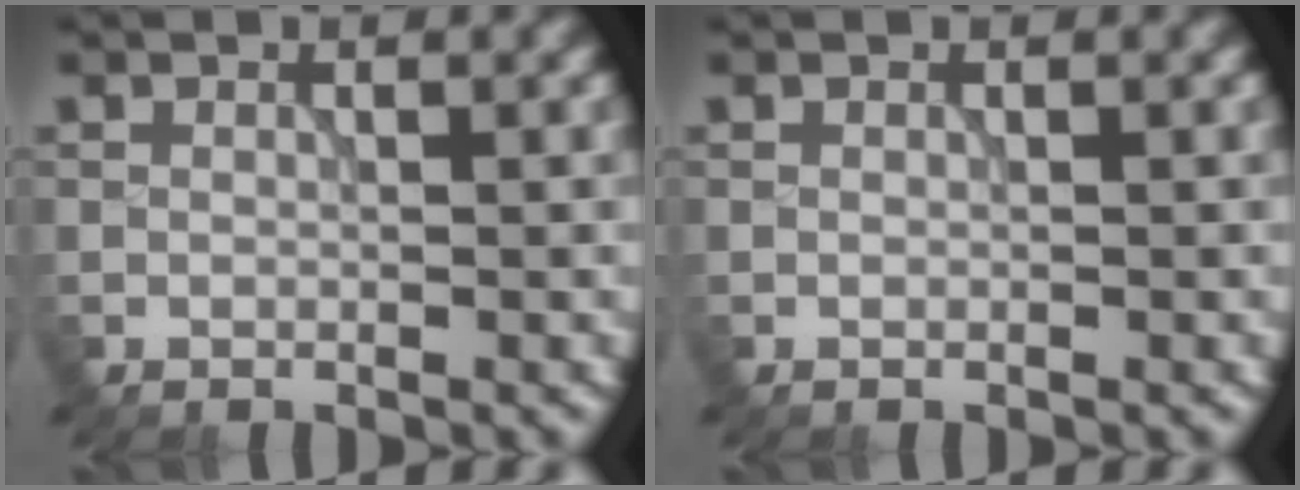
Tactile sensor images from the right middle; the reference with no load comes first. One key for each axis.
{"total": 0.0}